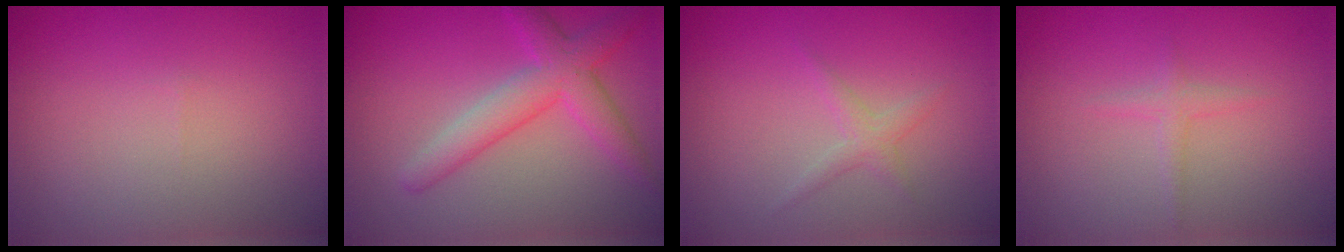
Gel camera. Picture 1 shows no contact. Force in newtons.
{"total": 4.3, "press": 4.3, "slide": 0.2}
{"total": 1.3, "press": 1.3, "slide": 0.0}
{"total": 1.1, "press": 1.1, "slide": 0.0}